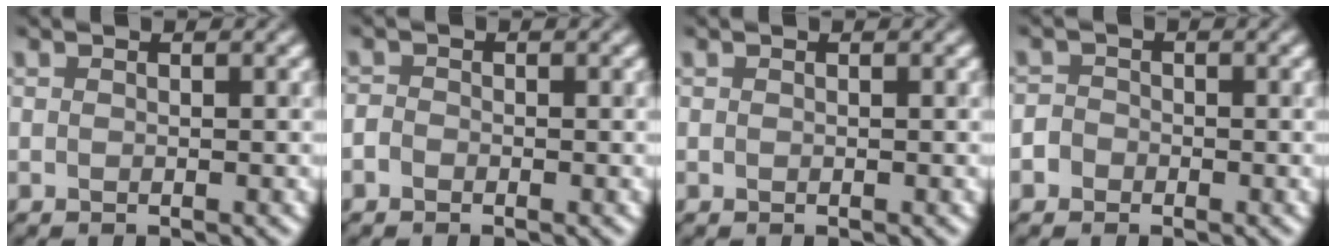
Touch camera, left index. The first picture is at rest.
{"total": 0.7, "force": [-0.5, 0.5, 0.2], "torque": [-0.001, 0.004, -0.013]}
{"total": 0.0}
{"total": 1.2, "force": [-0.7, 1.0, 0.1], "torque": [0.007, 0.006, -0.019]}